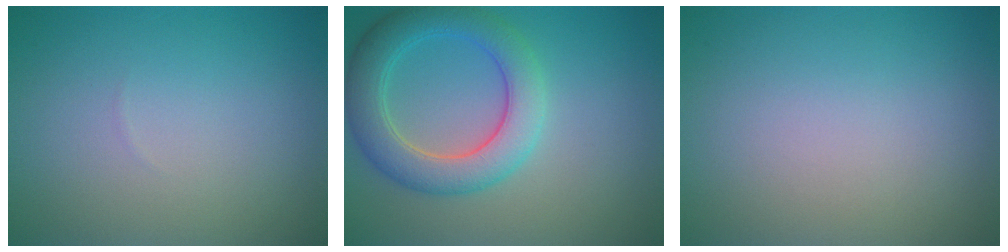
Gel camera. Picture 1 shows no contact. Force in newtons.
{"total": 5.6, "press": 5.6, "slide": 0.2}
{"total": 0.0}